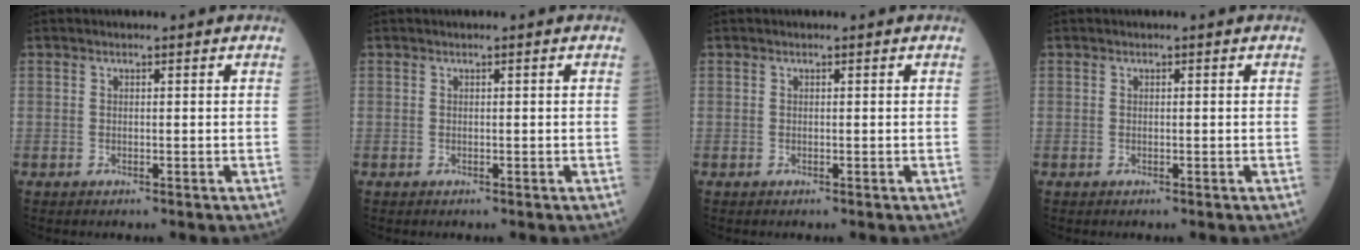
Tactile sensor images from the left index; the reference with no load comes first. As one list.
[{"total": 0.0}, {"total": 0.0}, {"total": 0.0}]